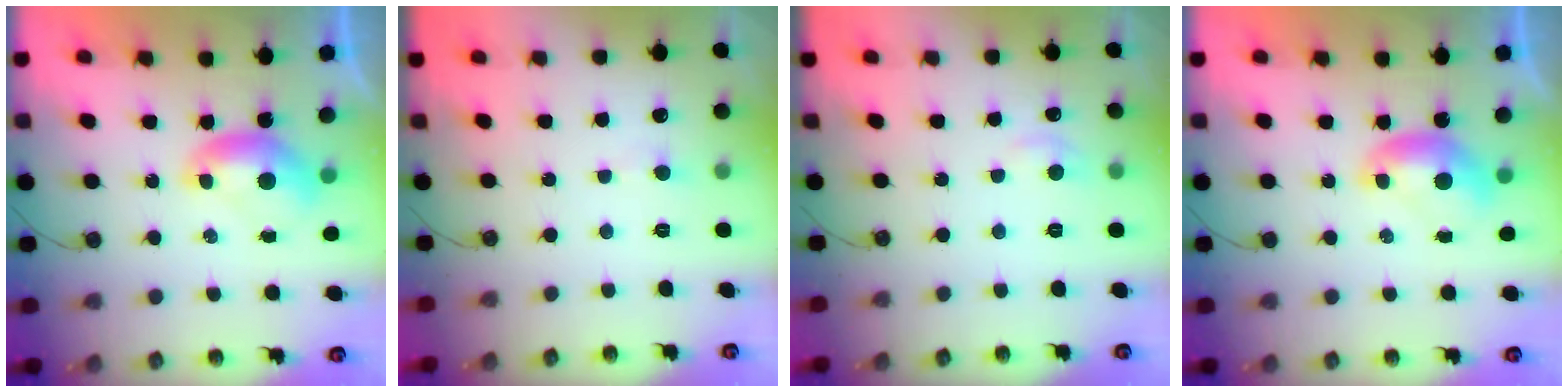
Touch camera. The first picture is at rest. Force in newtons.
{"total": 1.3, "press": 1.1, "slide": 0.6}
{"total": 1.0, "press": 0.5, "slide": 0.9}
{"total": 0.0}